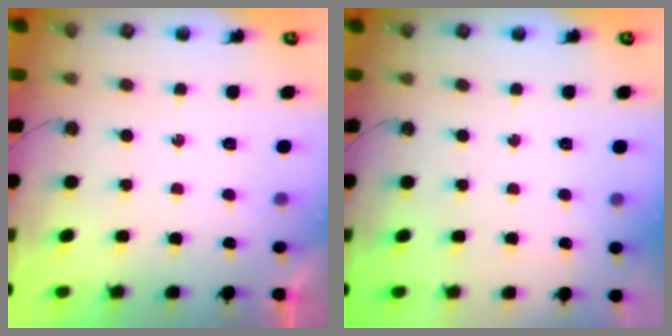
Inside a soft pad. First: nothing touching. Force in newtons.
{"total": 0.0}